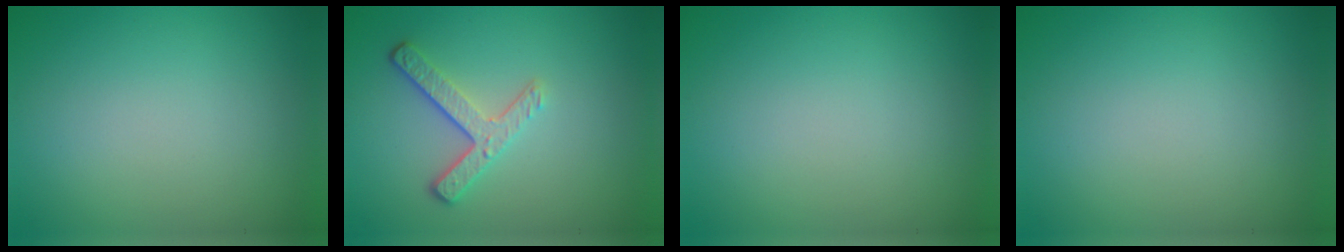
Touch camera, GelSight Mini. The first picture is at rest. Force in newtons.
{"total": 3.4, "press": 2.6, "slide": 2.3}
{"total": 0.0}
{"total": 0.0}